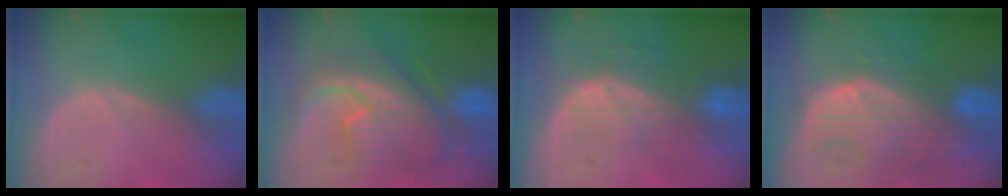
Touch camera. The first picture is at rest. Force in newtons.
{"total": 11.1, "press": 11.1, "slide": 1.1}
{"total": 7.7, "press": 6.9, "slide": 3.5}
{"total": 9.9, "press": 8.6, "slide": 4.8}